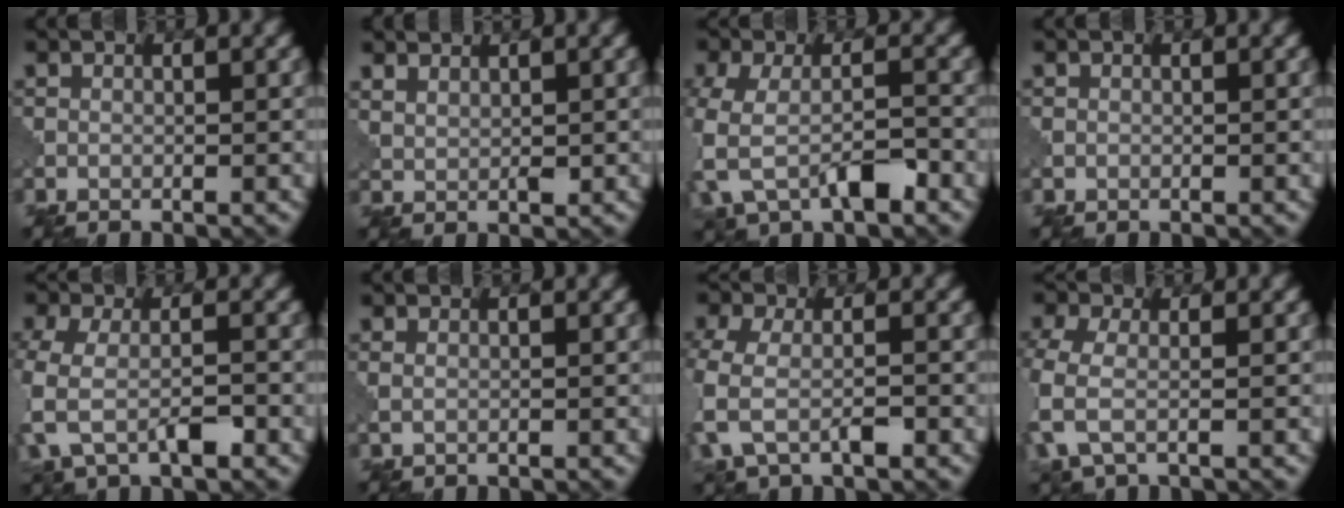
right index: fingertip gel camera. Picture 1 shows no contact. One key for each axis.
{"total": 2.5, "fx": 1.9, "fy": 1.1, "fz": 1.2, "tx": -0.026, "ty": 0.000, "tz": 0.041}
{"total": 6.6, "fx": -3.0, "fy": 3.3, "fz": 4.9, "tx": -0.117, "ty": -0.014, "tz": -0.066}
{"total": 0.6, "fx": 0.0, "fy": 0.6, "fz": 0.1, "tx": -0.001, "ty": -0.002, "tz": -0.002}
{"total": 5.9, "fx": -2.5, "fy": 3.0, "fz": 4.3, "tx": -0.109, "ty": -0.009, "tz": -0.058}
{"total": 0.9, "fx": 0.3, "fy": 0.5, "fz": 0.6, "tx": -0.016, "ty": -0.002, "tz": 0.008}
{"total": 5.3, "fx": -2.2, "fy": 2.7, "fz": 4.0, "tx": -0.104, "ty": -0.007, "tz": -0.053}
{"total": 4.6, "fx": -1.3, "fy": 2.5, "fz": 3.7, "tx": -0.105, "ty": -0.003, "tz": -0.034}